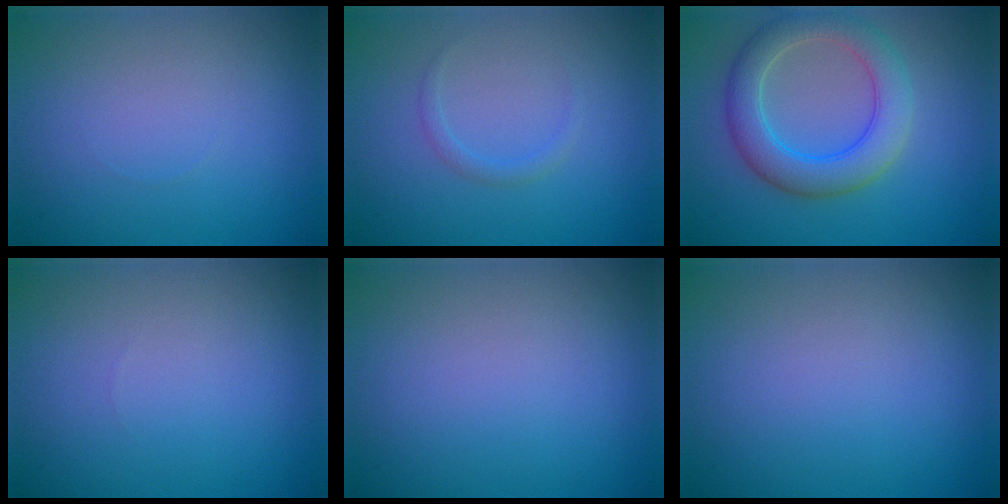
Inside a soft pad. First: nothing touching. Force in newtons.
{"total": 1.0, "press": 1.0, "slide": 0.0}
{"total": 5.4, "press": 5.4, "slide": 0.3}
{"total": 0.0}
{"total": 0.0}
{"total": 0.0}